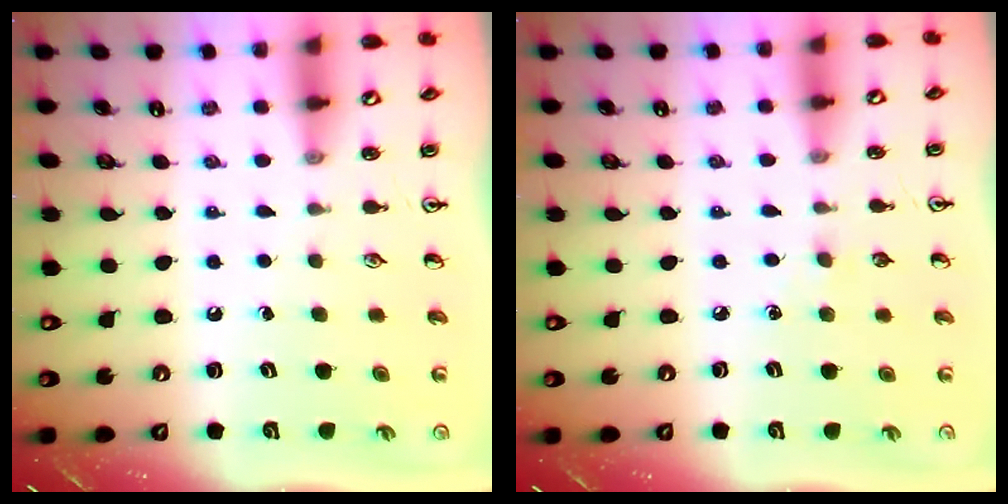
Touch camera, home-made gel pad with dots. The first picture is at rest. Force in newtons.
{"total": 3.9, "press": 3.9, "slide": 0.6}